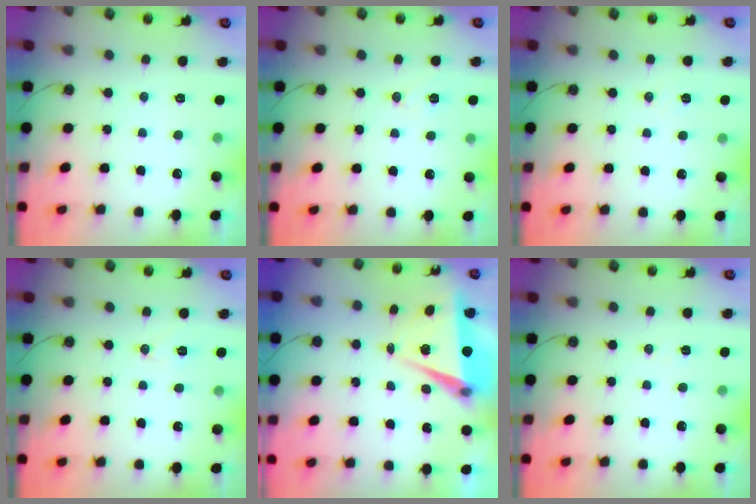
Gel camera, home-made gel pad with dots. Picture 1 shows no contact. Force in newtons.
{"total": 6.6, "press": 5.5, "slide": 3.8}
{"total": 6.5, "press": 4.8, "slide": 4.4}
{"total": 7.0, "press": 5.4, "slide": 4.4}
{"total": 6.0, "press": 4.1, "slide": 4.3}
{"total": 5.5, "press": 3.2, "slide": 4.5}